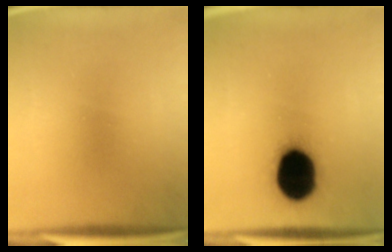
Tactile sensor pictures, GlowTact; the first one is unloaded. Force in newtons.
{"total": 19.6}